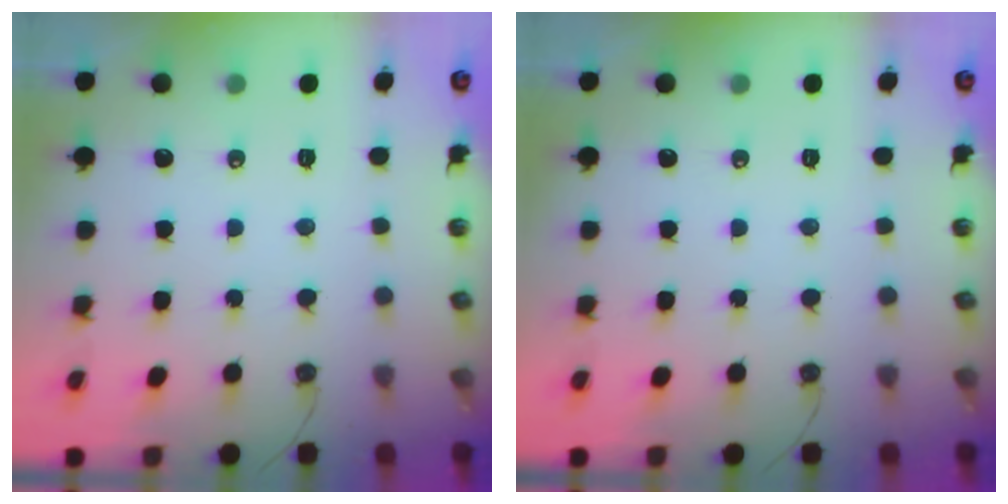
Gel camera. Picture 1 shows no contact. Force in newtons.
{"total": 0.0}